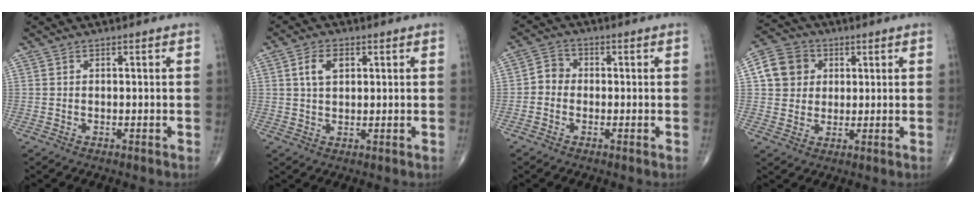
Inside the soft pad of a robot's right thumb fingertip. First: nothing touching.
{"total": 4.5, "force": [1.5, 2.8, 3.2], "torque": [-0.057, 0.001, 0.026]}
{"total": 3.3, "force": [-0.7, 2.8, 1.5], "torque": [-0.010, 0.010, -0.027]}
{"total": 8.7, "force": [2.0, 7.8, 3.3], "torque": [-0.041, 0.003, 0.027]}